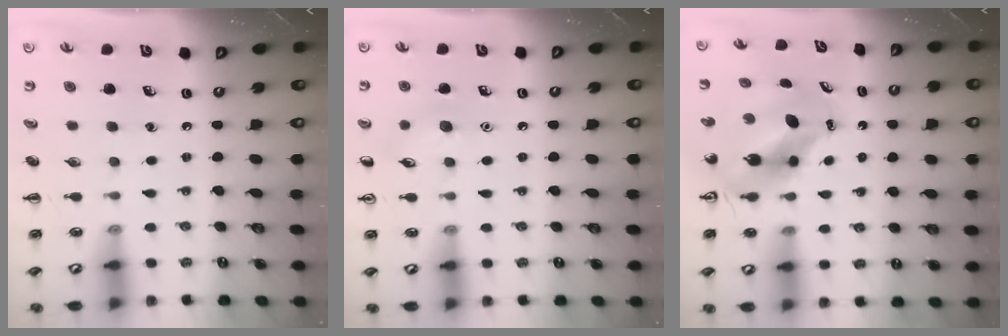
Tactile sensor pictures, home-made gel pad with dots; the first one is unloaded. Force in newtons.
{"total": 5.9, "press": 5.6, "slide": 1.9}
{"total": 7.5, "press": 7.1, "slide": 2.2}